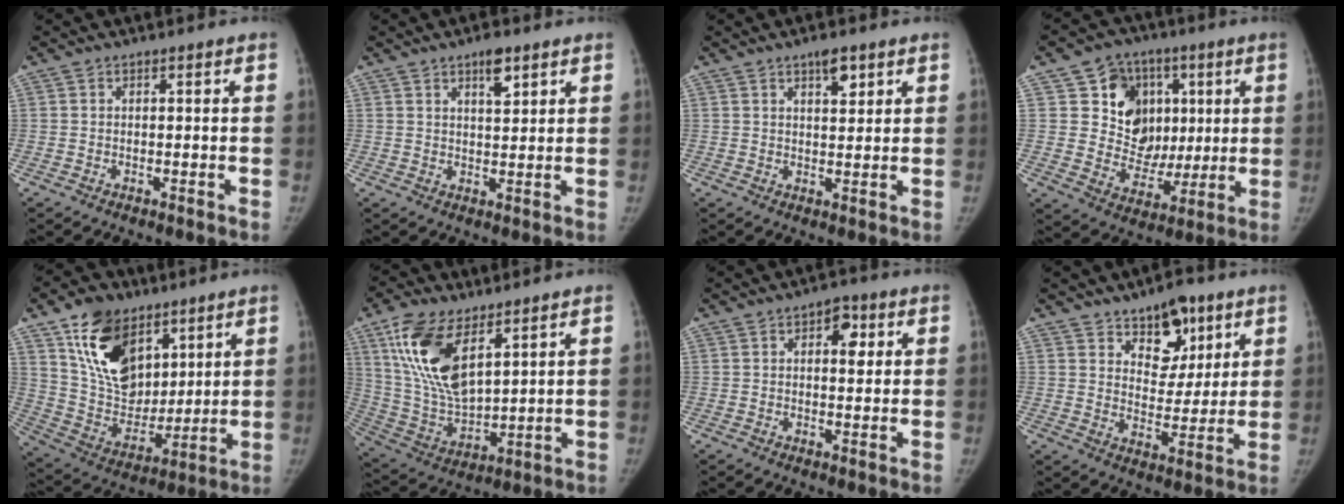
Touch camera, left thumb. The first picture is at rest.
{"total": 4.4, "force": [2.8, 1.6, 3.0], "torque": [-0.034, -0.017, 0.045]}
{"total": 4.3, "force": [2.6, 1.7, 2.9], "torque": [-0.031, -0.015, 0.041]}
{"total": 15.4, "force": [4.6, 13.2, 6.4], "torque": [-0.045, -0.004, 0.088]}
{"total": 19.5, "force": [10.5, 12.5, 10.7], "torque": [-0.143, -0.049, 0.199]}
{"total": 16.7, "force": [8.3, 7.7, 12.3], "torque": [-0.229, -0.032, 0.170]}
{"total": 4.9, "force": [1.7, 2.8, 3.7], "torque": [-0.028, -0.002, 0.018]}
{"total": 10.8, "force": [6.7, 6.4, 5.6], "torque": [-0.043, -0.040, 0.107]}